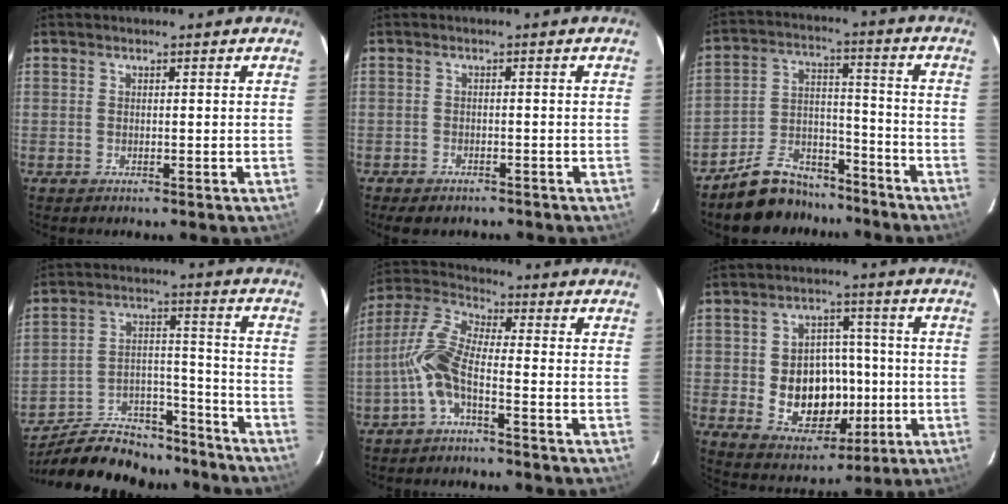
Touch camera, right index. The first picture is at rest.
{"total": 4.9, "force": [-4.0, 2.2, 1.9], "torque": [-0.049, -0.010, -0.056]}
{"total": 12.1, "force": [-10.0, 5.8, 3.6], "torque": [-0.080, 0.043, -0.154]}
{"total": 20.8, "force": [-17.8, 8.0, 7.3], "torque": [-0.143, 0.036, -0.261]}
{"total": 8.0, "force": [-2.9, 1.9, 7.2], "torque": [-0.169, 0.014, -0.062]}
{"total": 13.3, "force": [-2.0, 10.2, 8.4], "torque": [-0.170, 0.011, -0.006]}